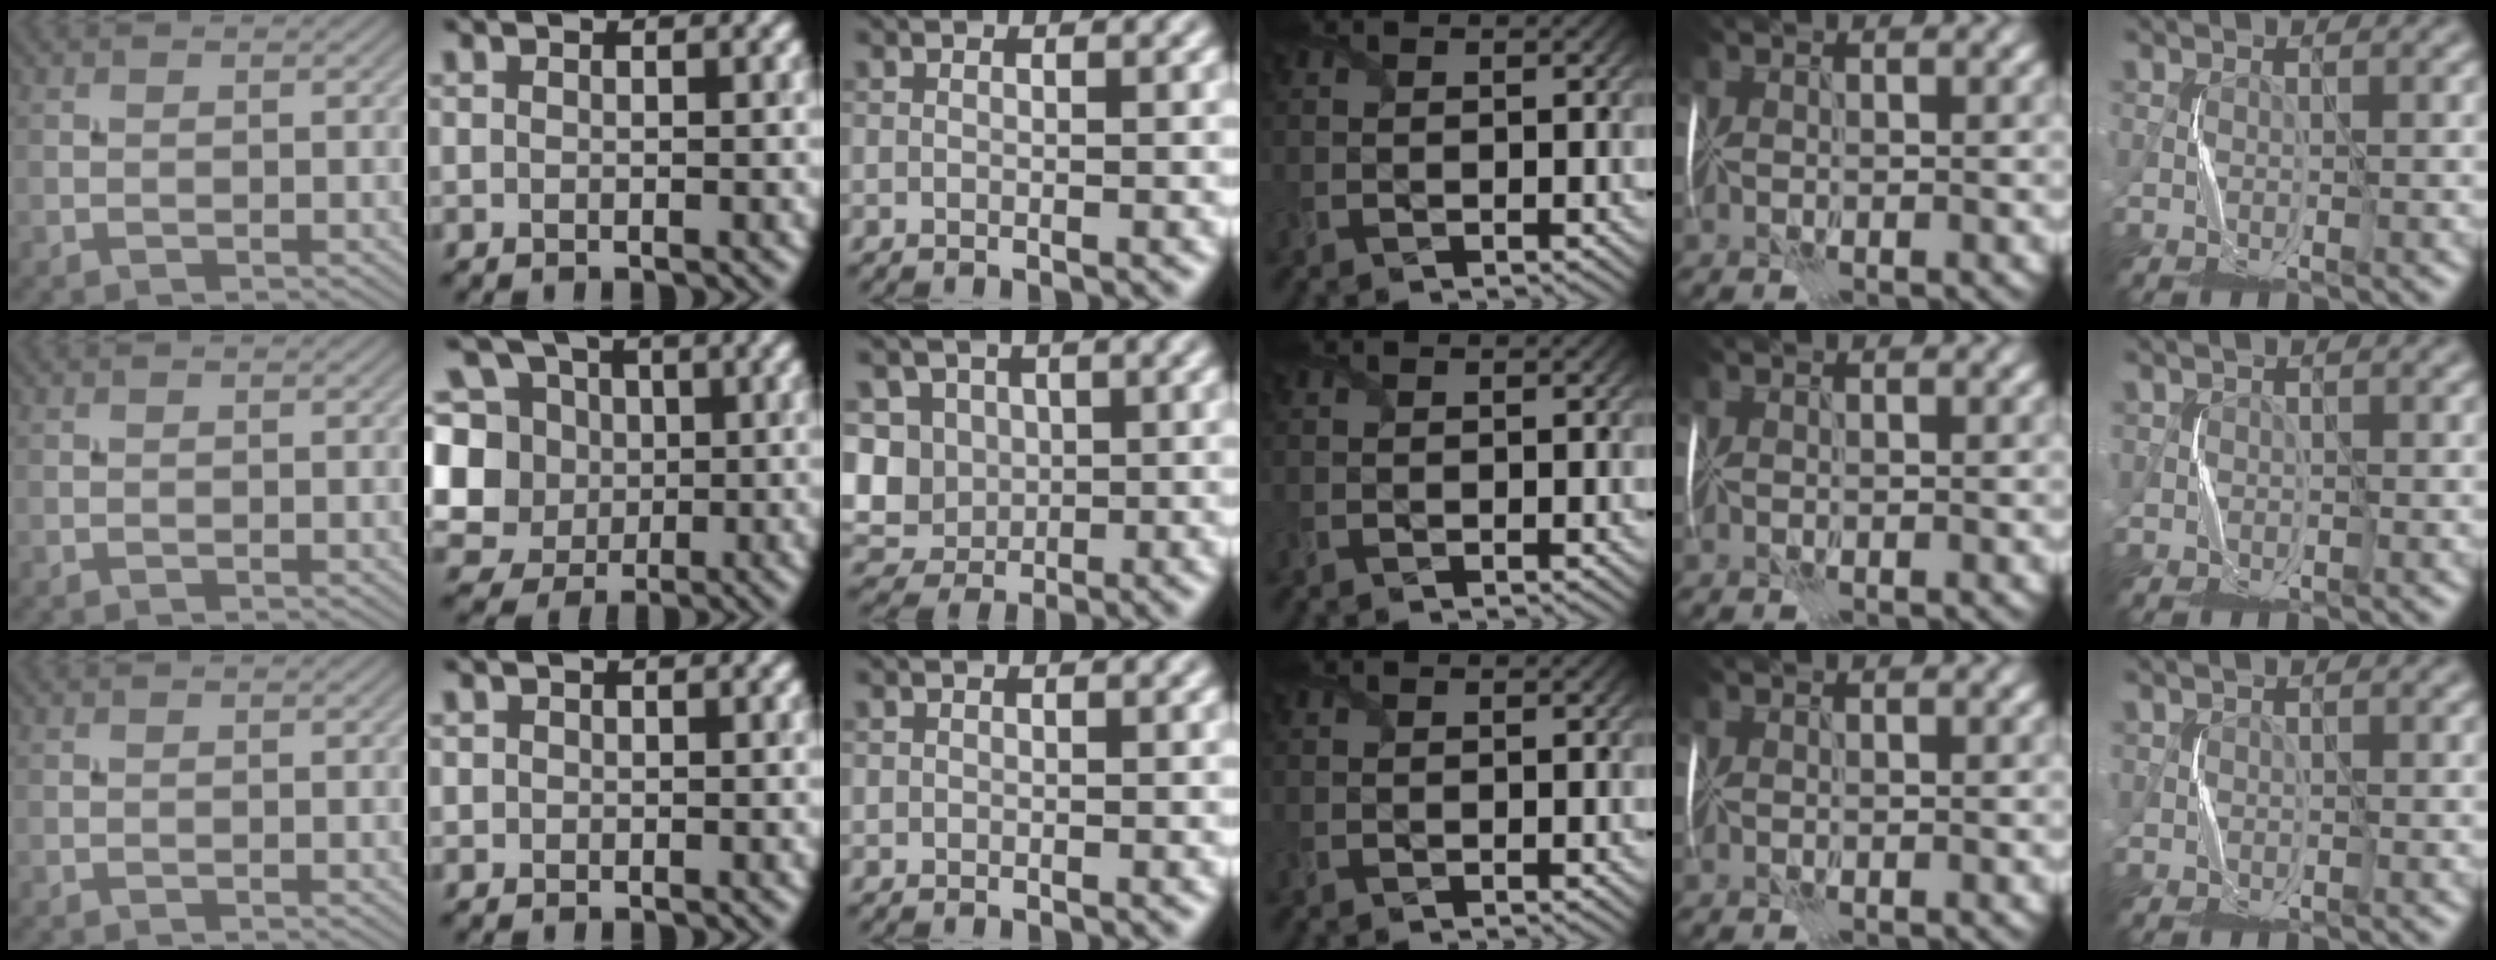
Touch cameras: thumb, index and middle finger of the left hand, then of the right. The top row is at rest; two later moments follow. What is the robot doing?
{"motion": "fold", "object": "shipping label"}